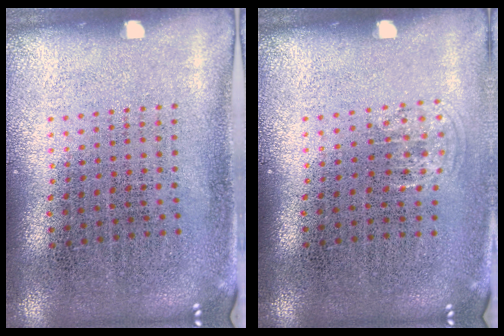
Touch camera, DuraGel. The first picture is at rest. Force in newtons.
{"total": 0.7, "press": 0.5, "slide": 0.4}